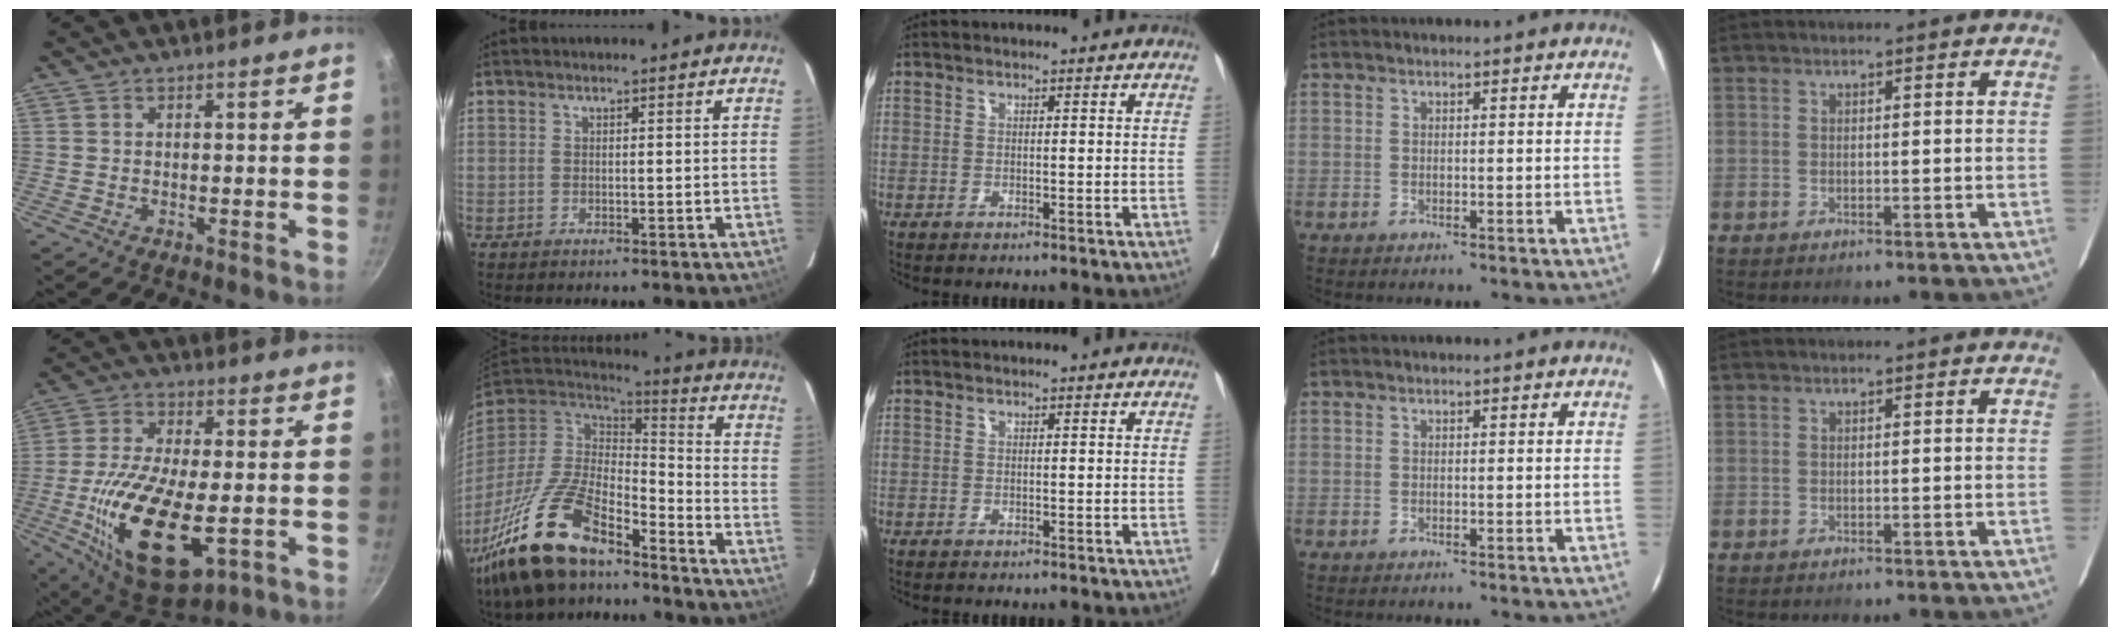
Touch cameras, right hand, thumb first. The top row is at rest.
{"thumb": {"total": 21.5, "force": [-5.3, 9.7, 18.5], "torque": [-0.355, -0.009, -0.073]}, "index": {"total": 19.6, "force": [-14.2, 6.2, 12.0], "torque": [-0.260, -0.016, -0.268]}}